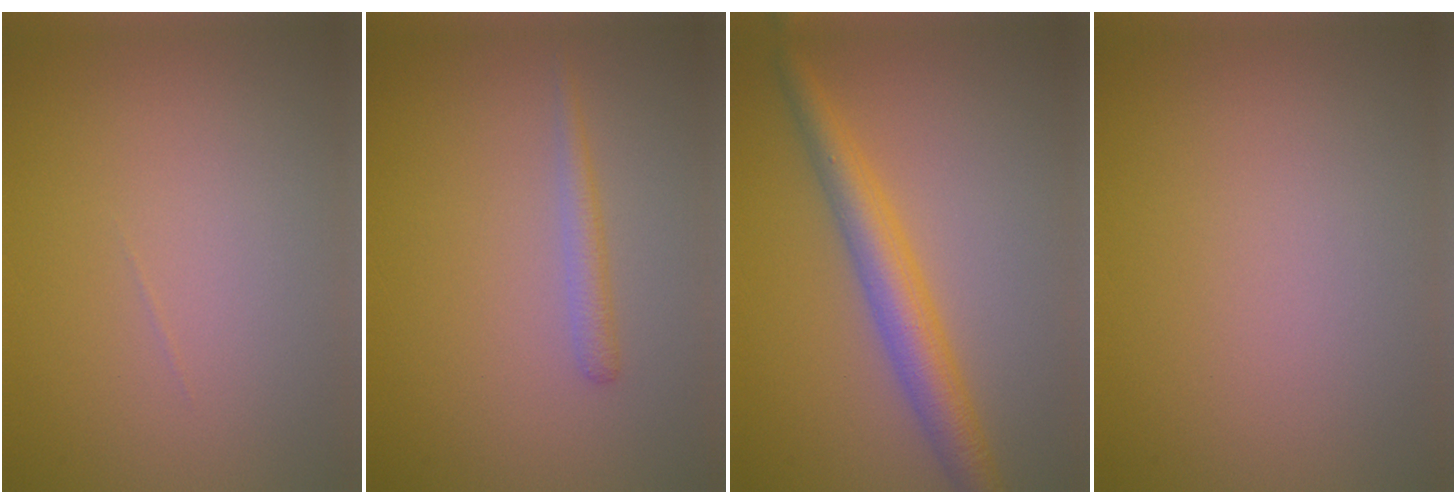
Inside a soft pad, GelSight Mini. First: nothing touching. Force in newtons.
{"total": 1.5, "press": 1.5, "slide": 0.1}
{"total": 4.5, "press": 4.5, "slide": 0.2}
{"total": 0.0}